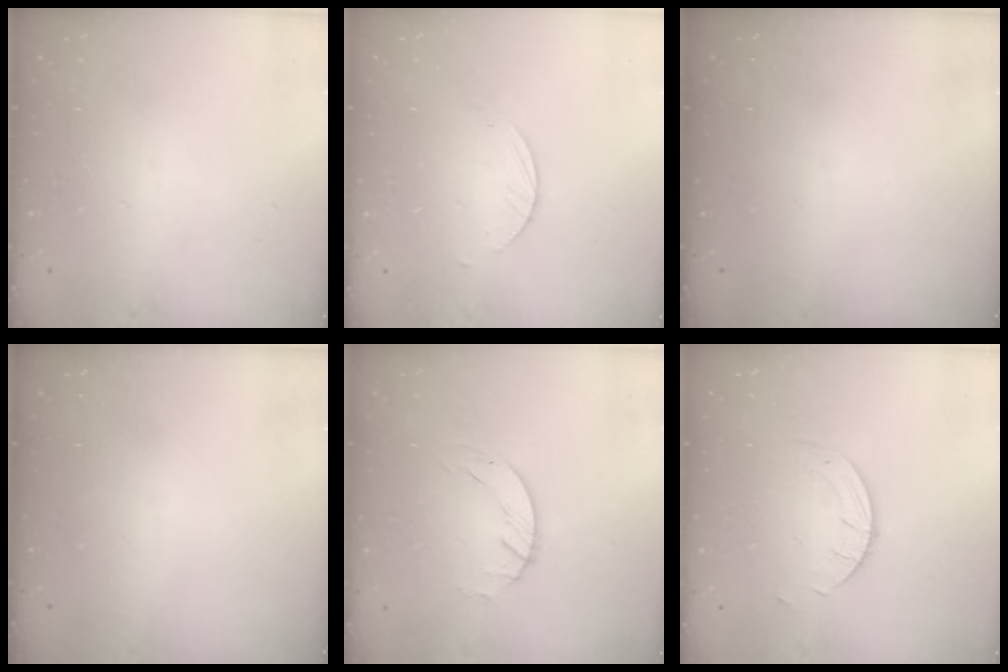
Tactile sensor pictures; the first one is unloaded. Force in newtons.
{"total": 1.8, "press": 1.8, "slide": 0.1}
{"total": 0.0}
{"total": 0.0}
{"total": 1.4, "press": 1.4, "slide": 0.2}
{"total": 2.7, "press": 2.7, "slide": 0.3}